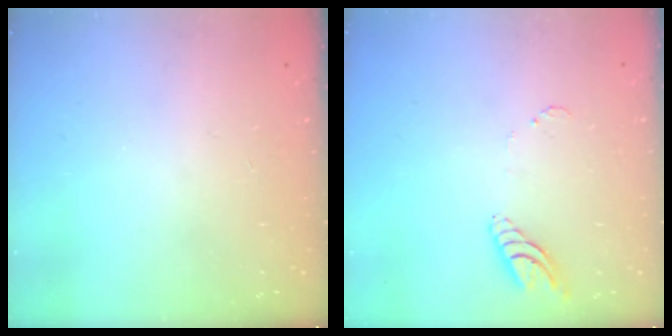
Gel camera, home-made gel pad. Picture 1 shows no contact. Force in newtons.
{"total": 8.8, "press": 8.8, "slide": 0.9}